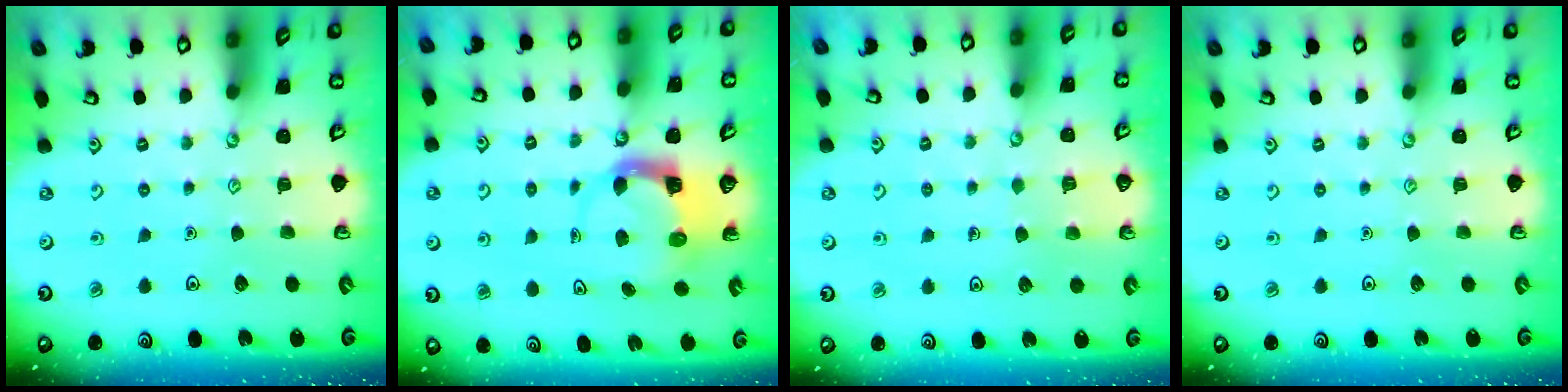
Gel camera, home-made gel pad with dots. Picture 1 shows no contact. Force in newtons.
{"total": 3.7, "press": 3.6, "slide": 0.5}
{"total": 3.5, "press": 3.5, "slide": 0.3}
{"total": 0.0}